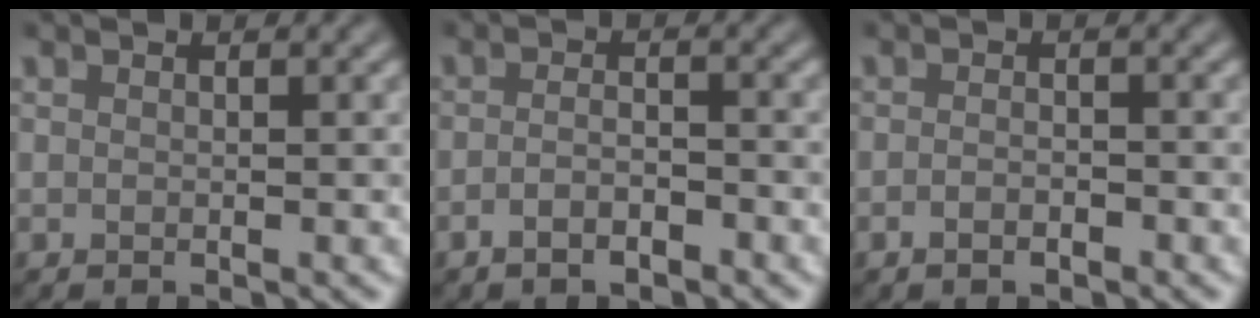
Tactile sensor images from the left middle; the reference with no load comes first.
{"total": 1.9, "force": [-1.2, 0.6, 1.4], "torque": [-0.026, 0.002, -0.023]}
{"total": 1.3, "force": [-0.7, 0.5, 1.0], "torque": [-0.018, -0.001, -0.014]}